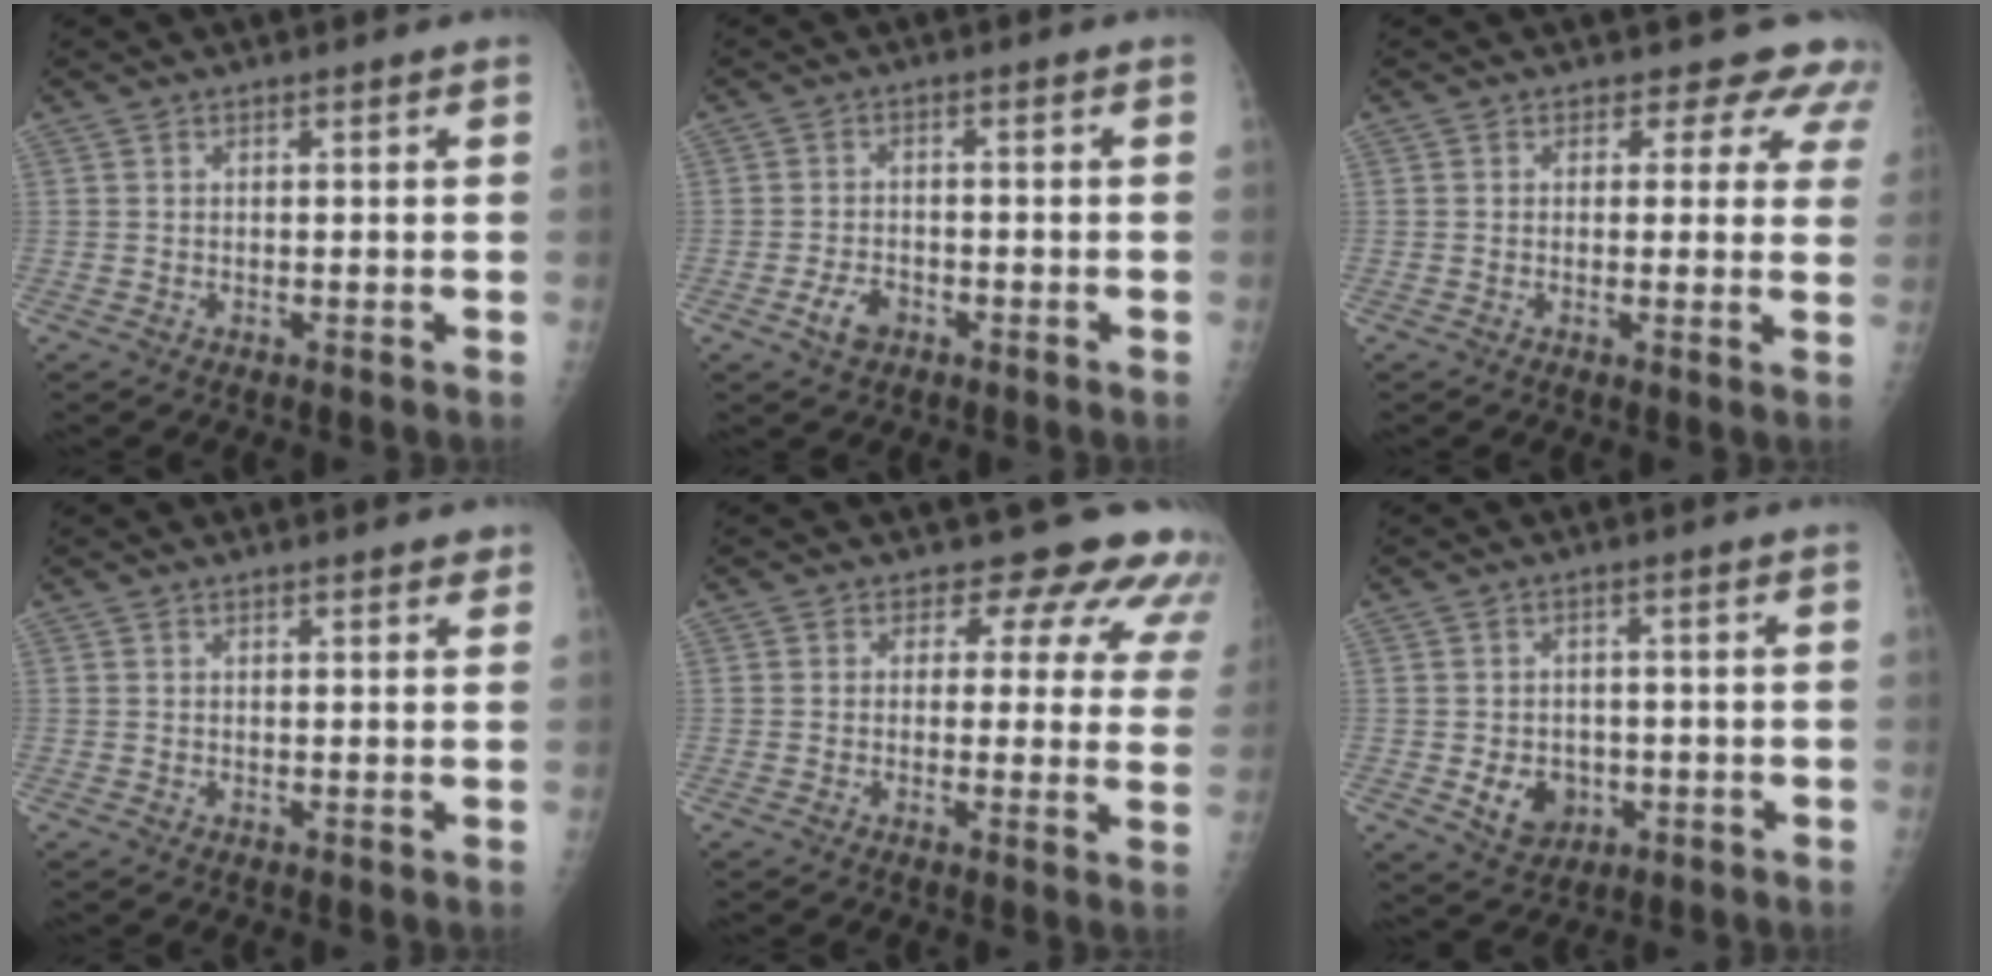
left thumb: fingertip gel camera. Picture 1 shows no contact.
{"total": 3.7, "force": [-1.9, 2.4, 2.1], "torque": [-0.035, 0.009, -0.033]}
{"total": 7.1, "force": [5.9, 3.9, 0.7], "torque": [0.040, -0.024, 0.043]}
{"total": 2.1, "force": [1.8, 0.8, 0.8], "torque": [0.007, -0.003, 0.017]}
{"total": 12.3, "force": [10.6, 5.7, 2.3], "torque": [0.030, -0.058, 0.089]}
{"total": 6.1, "force": [-1.3, 5.0, 3.1], "torque": [-0.027, 0.003, -0.009]}